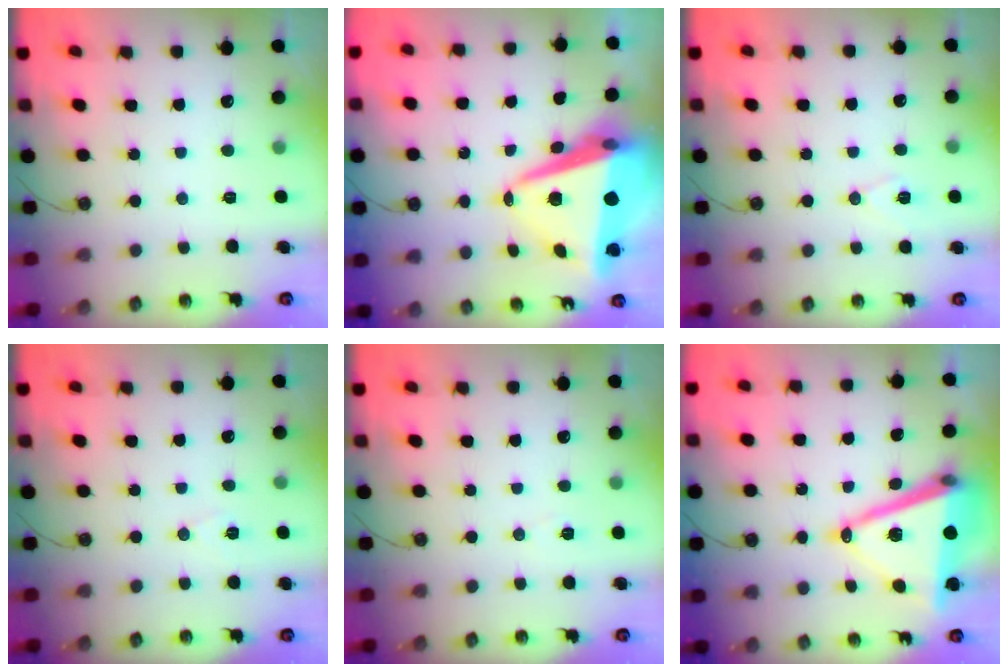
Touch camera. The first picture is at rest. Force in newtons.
{"total": 16.3, "press": 16.0, "slide": 2.9}
{"total": 7.3, "press": 6.4, "slide": 3.6}
{"total": 7.0, "press": 5.3, "slide": 4.5}
{"total": 5.4, "press": 3.2, "slide": 4.4}
{"total": 18.3, "press": 17.9, "slide": 3.9}